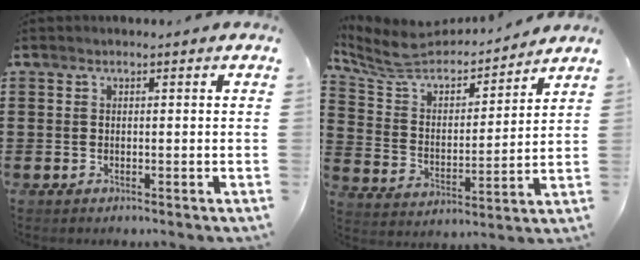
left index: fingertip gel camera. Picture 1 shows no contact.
{"total": 6.7, "force": [5.9, 2.1, 2.2], "torque": [-0.076, -0.039, 0.098]}